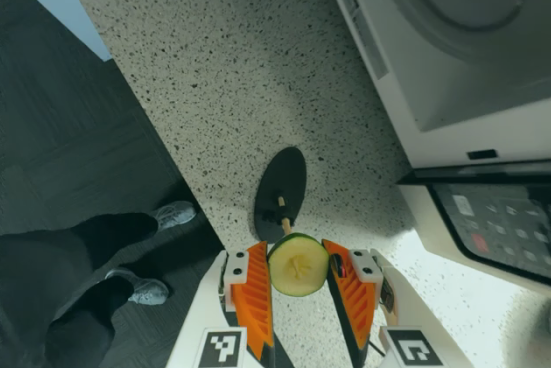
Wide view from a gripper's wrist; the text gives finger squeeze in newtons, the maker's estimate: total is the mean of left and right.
{"total": 10.9, "left": 10.8, "right": 11.1}